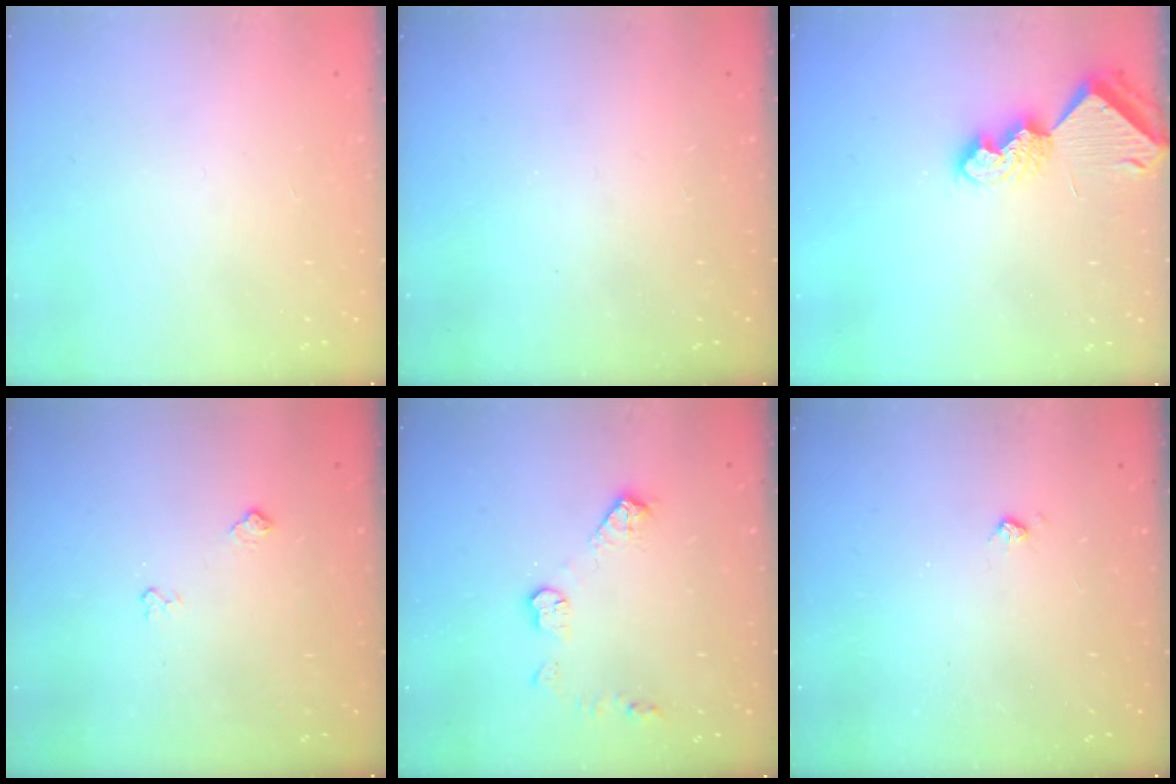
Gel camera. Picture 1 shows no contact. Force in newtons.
{"total": 0.0}
{"total": 9.5, "press": 9.4, "slide": 0.9}
{"total": 6.0, "press": 5.9, "slide": 0.8}
{"total": 9.0, "press": 9.0, "slide": 0.4}
{"total": 3.4, "press": 3.3, "slide": 0.7}